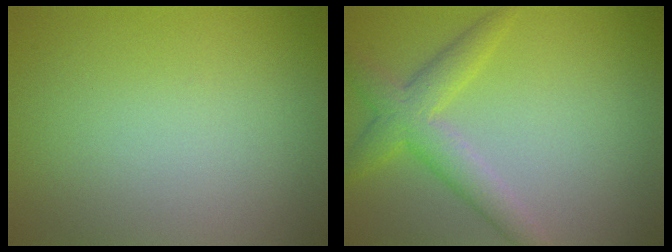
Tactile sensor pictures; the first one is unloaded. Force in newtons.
{"total": 3.9, "press": 3.9, "slide": 0.1}